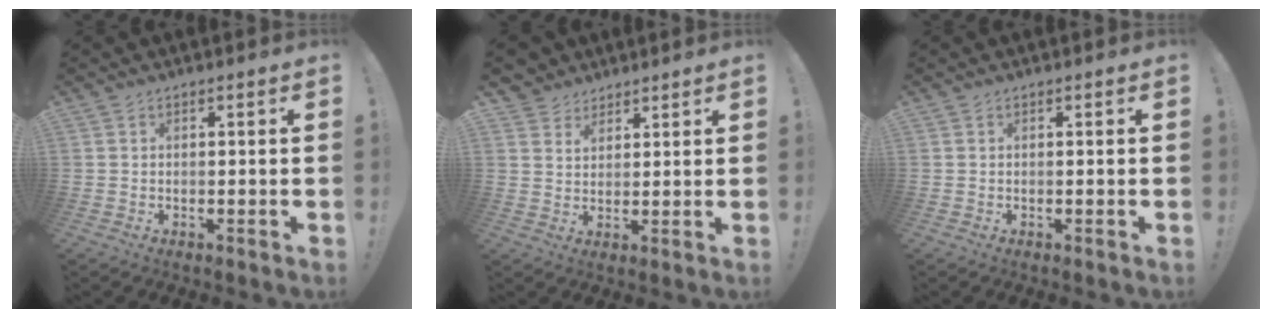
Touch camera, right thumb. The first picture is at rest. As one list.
[{"total": 4.6, "force": [3.6, 2.9, -0.2], "torque": [-0.003, -0.028, 0.070]}, {"total": 0.0}]